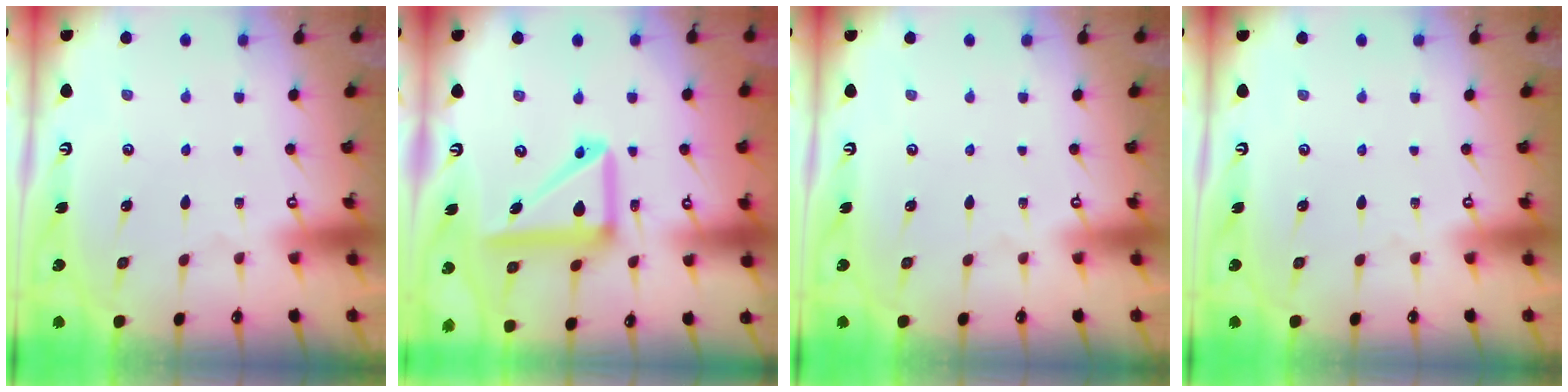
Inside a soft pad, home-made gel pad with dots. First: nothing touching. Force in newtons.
{"total": 14.8, "press": 14.6, "slide": 2.5}
{"total": 0.0}
{"total": 0.0}